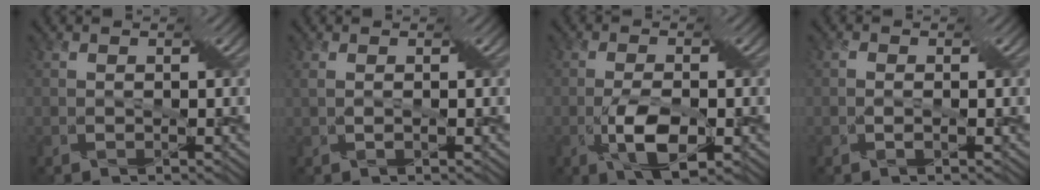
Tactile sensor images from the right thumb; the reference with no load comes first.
{"total": 1.8, "force": [0.2, 0.8, 1.6], "torque": [-0.034, 0.000, 0.004]}
{"total": 5.9, "force": [-2.1, 2.1, 5.1], "torque": [-0.094, 0.001, -0.035]}
{"total": 1.3, "force": [-0.4, 0.5, 1.1], "torque": [-0.012, 0.003, -0.010]}